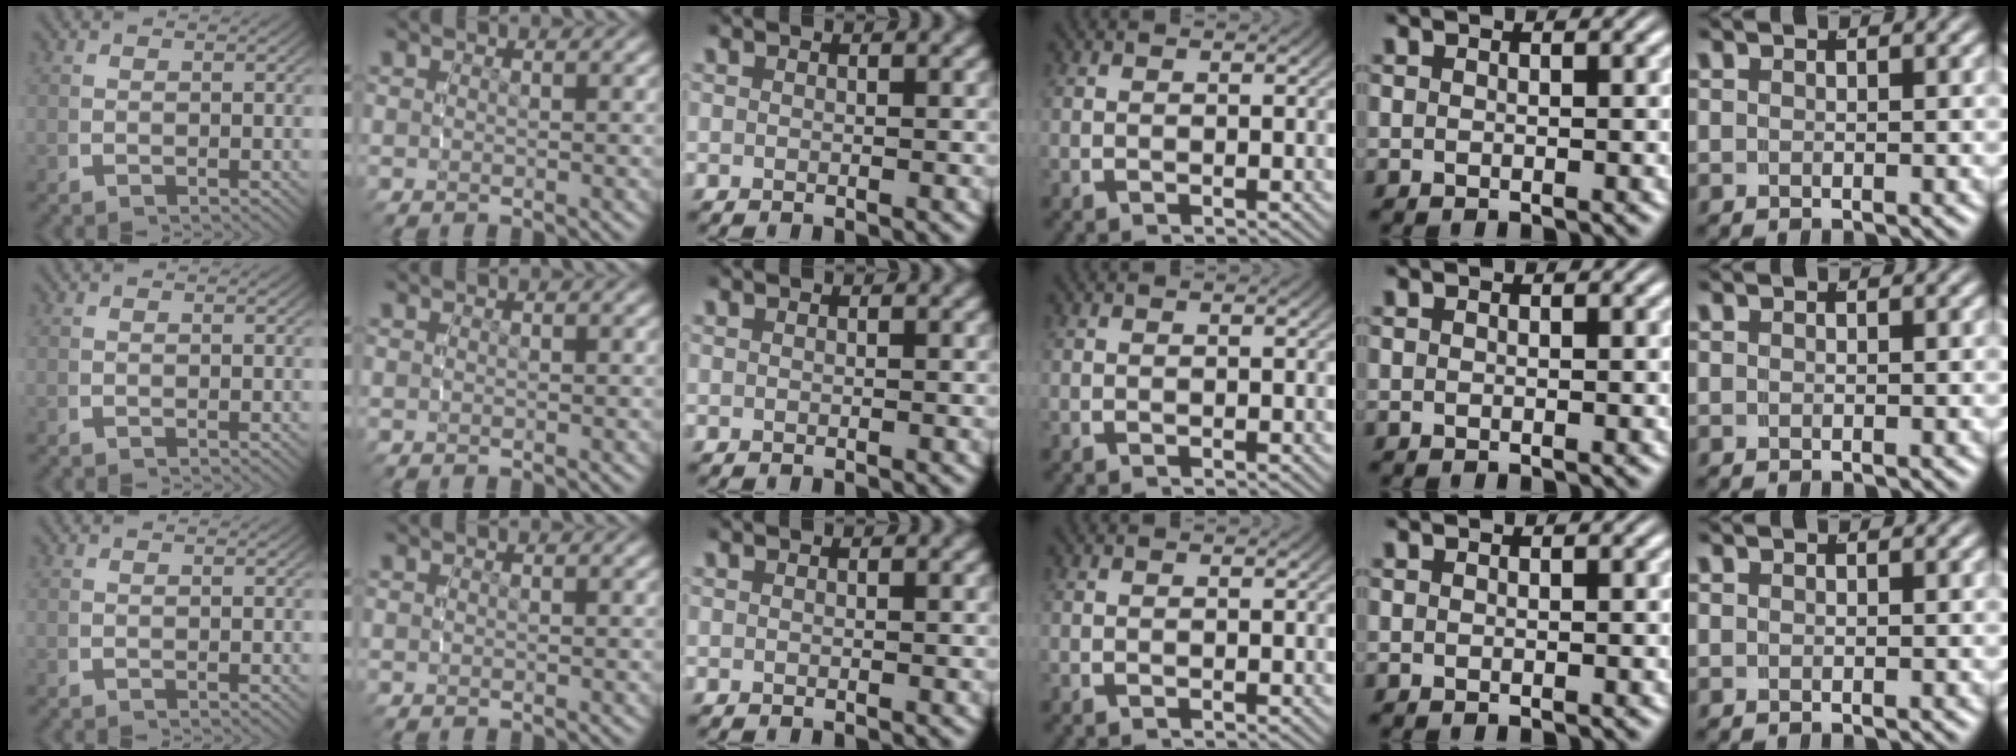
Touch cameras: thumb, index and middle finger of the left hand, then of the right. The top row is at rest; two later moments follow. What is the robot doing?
{"motion": "reach", "object": "glasses case"}